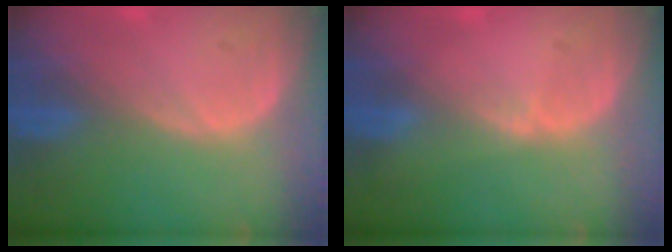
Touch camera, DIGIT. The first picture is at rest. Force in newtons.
{"total": 0.5, "press": 0.5, "slide": 0.2}